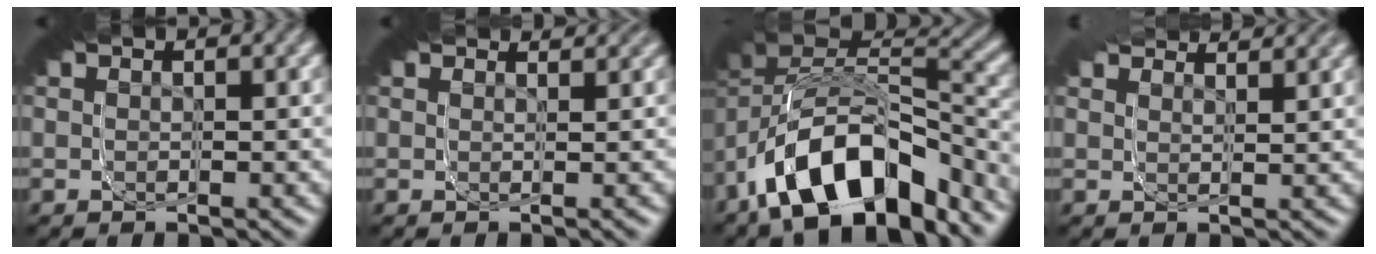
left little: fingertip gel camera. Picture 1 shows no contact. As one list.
[{"total": 1.4, "force": [1.3, -0.5, -0.1], "torque": [-0.006, 0.011, 0.017]}, {"total": 12.0, "force": [-8.3, 6.6, 5.6], "torque": [-0.107, -0.019, -0.128]}, {"total": 3.3, "force": [2.3, 1.9, 1.4], "torque": [-0.039, 0.026, 0.026]}]